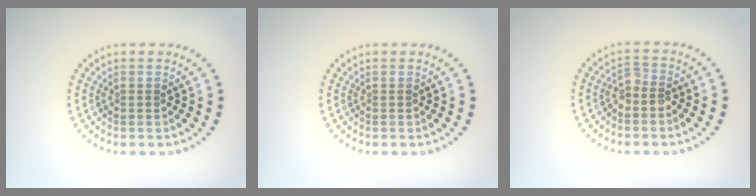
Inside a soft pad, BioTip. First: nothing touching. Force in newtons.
{"total": 0.0}
{"total": 1.6, "press": 1.2, "slide": 1.0}